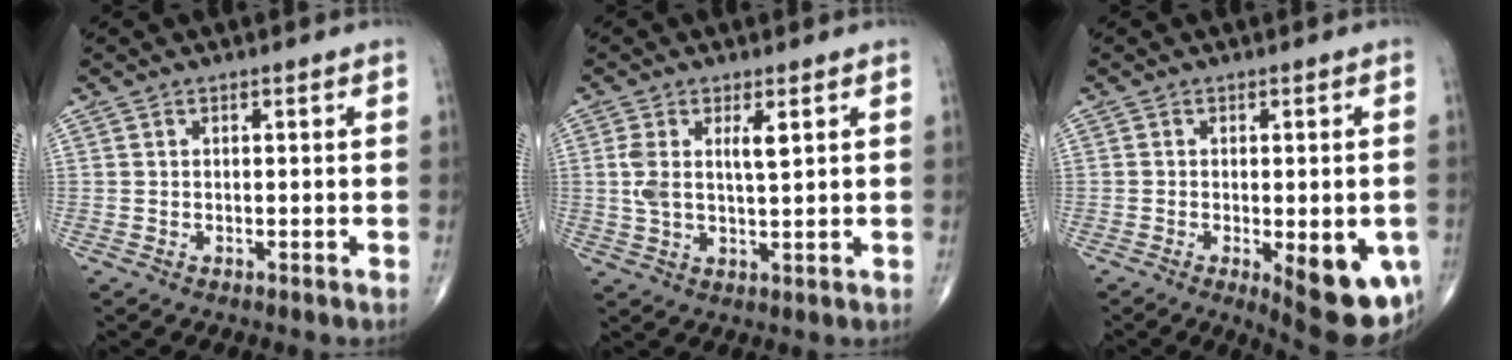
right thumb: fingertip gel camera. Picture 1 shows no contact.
{"total": 5.7, "force": [1.7, 1.9, 5.1], "torque": [-0.102, -0.004, 0.037]}
{"total": 12.9, "force": [-4.1, 4.7, 11.3], "torque": [-0.122, -0.008, -0.040]}